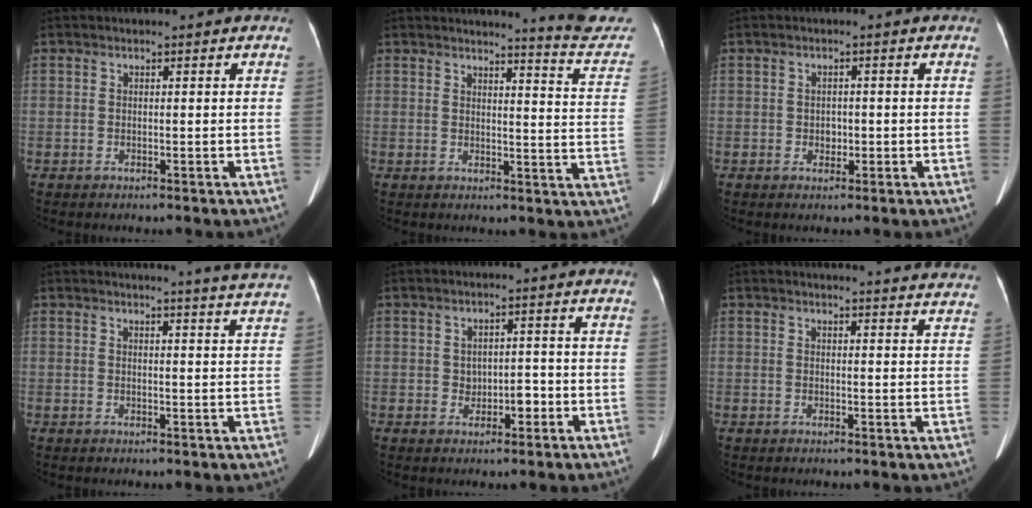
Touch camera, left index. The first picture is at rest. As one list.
[{"total": 11.3, "force": [11.1, -0.8, 1.5], "torque": [-0.009, -0.091, 0.106]}, {"total": 1.6, "force": [-0.6, 1.3, 0.8], "torque": [-0.013, 0.000, -0.004]}, {"total": 9.7, "force": [9.1, -1.4, 2.9], "torque": [-0.033, -0.042, 0.084]}, {"total": 2.8, "force": [-0.8, 2.0, 1.8], "torque": [-0.023, 0.008, -0.004]}, {"total": 17.7, "force": [17.2, 1.1, 4.1], "torque": [-0.034, -0.058, 0.178]}]